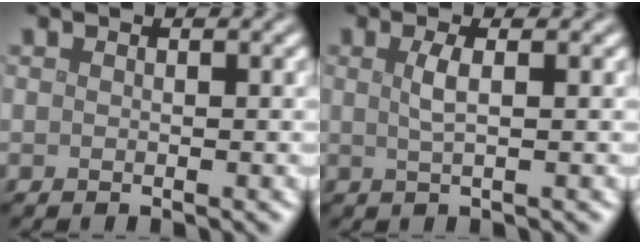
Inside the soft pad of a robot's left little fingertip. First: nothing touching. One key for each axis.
{"total": 2.0, "fx": 0.4, "fy": 0.6, "fz": 1.9, "tx": -0.035, "ty": 0.001, "tz": 0.005}